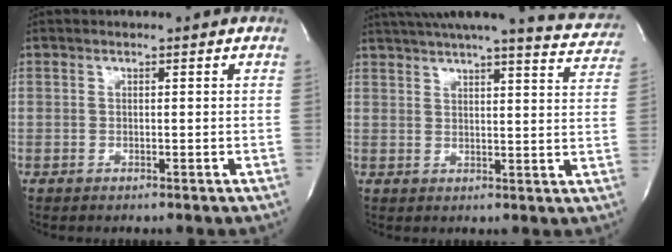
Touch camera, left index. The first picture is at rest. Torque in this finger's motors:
{"motor_torque": [1.05, -1.09, 0.36, 0.03]}